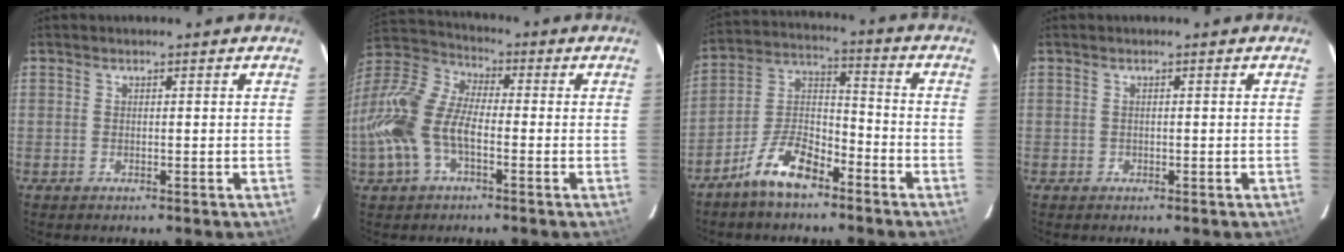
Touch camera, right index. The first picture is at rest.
{"total": 16.4, "force": [-4.4, 8.8, 13.1], "torque": [-0.282, 0.007, -0.094]}
{"total": 10.6, "force": [-7.4, 4.2, 6.3], "torque": [-0.134, 0.025, -0.139]}
{"total": 0.5, "force": [-0.3, 0.4, -0.1], "torque": [0.004, 0.000, -0.004]}